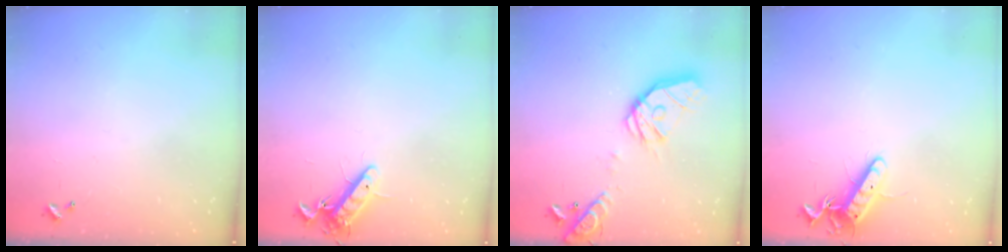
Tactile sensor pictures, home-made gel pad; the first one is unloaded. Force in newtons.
{"total": 10.7, "press": 10.5, "slide": 1.9}
{"total": 19.5, "press": 19.4, "slide": 2.7}
{"total": 12.2, "press": 12.2, "slide": 0.9}